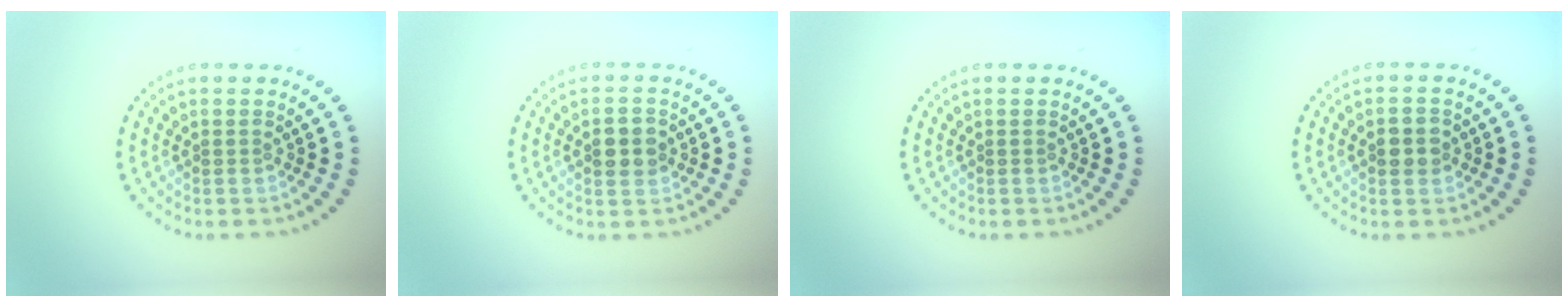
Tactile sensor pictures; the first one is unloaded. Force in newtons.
{"total": 2.7, "press": 2.7, "slide": 0.0}
{"total": 0.0}
{"total": 2.0, "press": 2.0, "slide": 0.1}